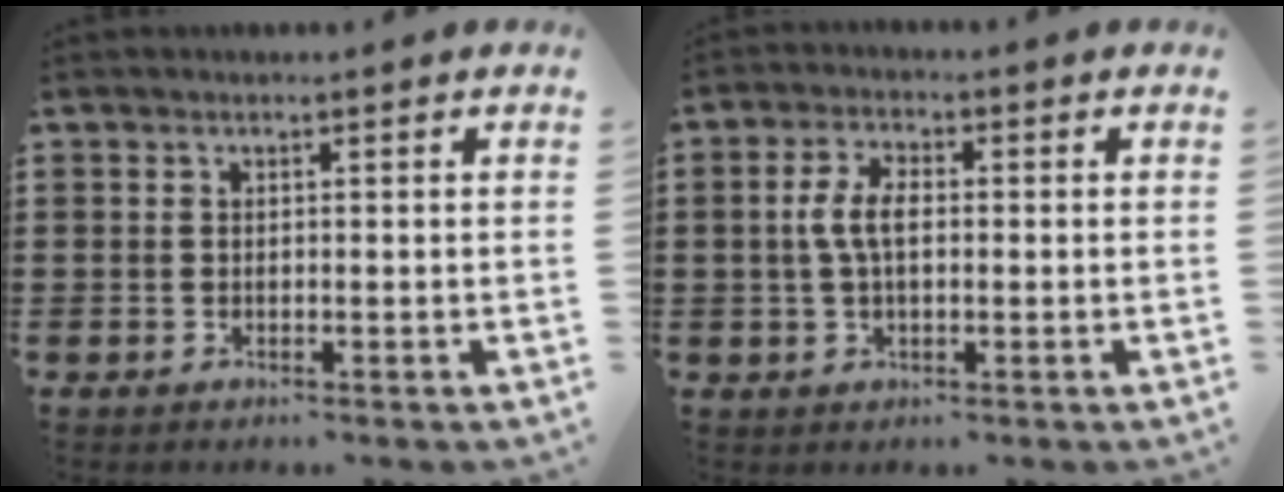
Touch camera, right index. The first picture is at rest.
{"total": 5.2, "force": [0.1, 2.5, 4.5], "torque": [-0.110, 0.000, -0.007]}